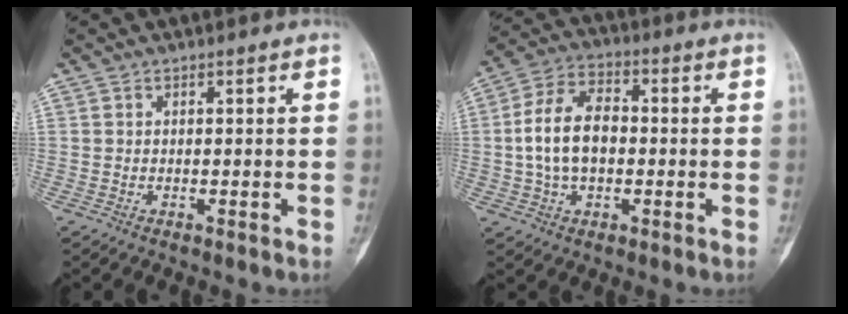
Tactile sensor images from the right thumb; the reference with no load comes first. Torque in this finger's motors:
{"motor_torque": [0.90, 0.86, 0.82, -0.66, 0.38]}